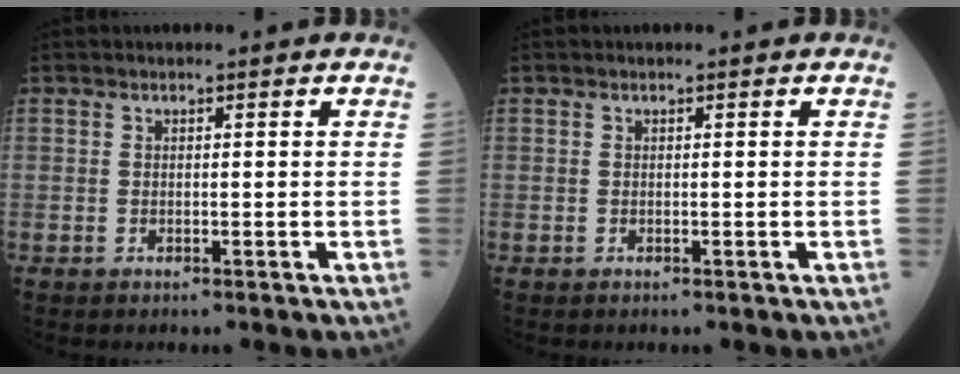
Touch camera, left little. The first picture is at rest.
{"total": 0.0}